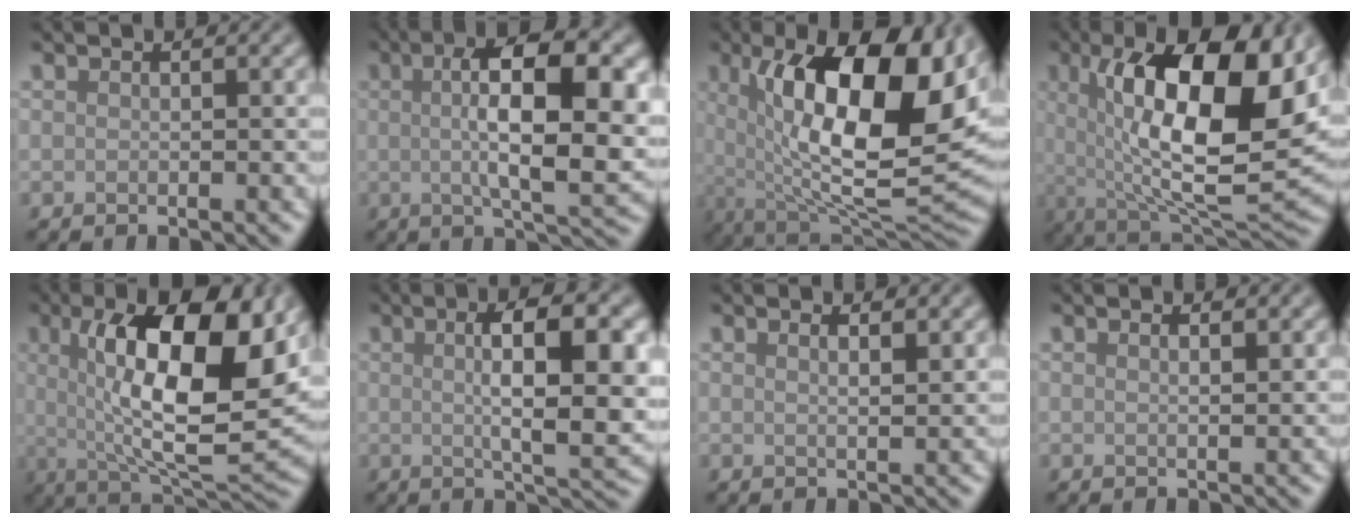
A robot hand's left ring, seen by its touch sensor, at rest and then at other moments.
{"total": 10.4, "force": [1.3, 3.1, 9.9], "torque": [-0.145, 0.003, 0.018]}
{"total": 15.7, "force": [3.3, 6.5, 13.9], "torque": [-0.218, -0.005, 0.053]}
{"total": 14.2, "force": [2.6, 5.3, 13.0], "torque": [-0.193, -0.003, 0.038]}
{"total": 12.9, "force": [2.3, 4.3, 11.9], "torque": [-0.176, 0.000, 0.036]}
{"total": 8.4, "force": [0.9, 2.2, 8.1], "torque": [-0.112, 0.004, 0.013]}
{"total": 1.8, "force": [1.1, 0.4, 1.4], "torque": [-0.010, -0.005, 0.007]}
{"total": 1.1, "force": [0.7, 0.1, 0.9], "torque": [-0.006, -0.008, 0.005]}